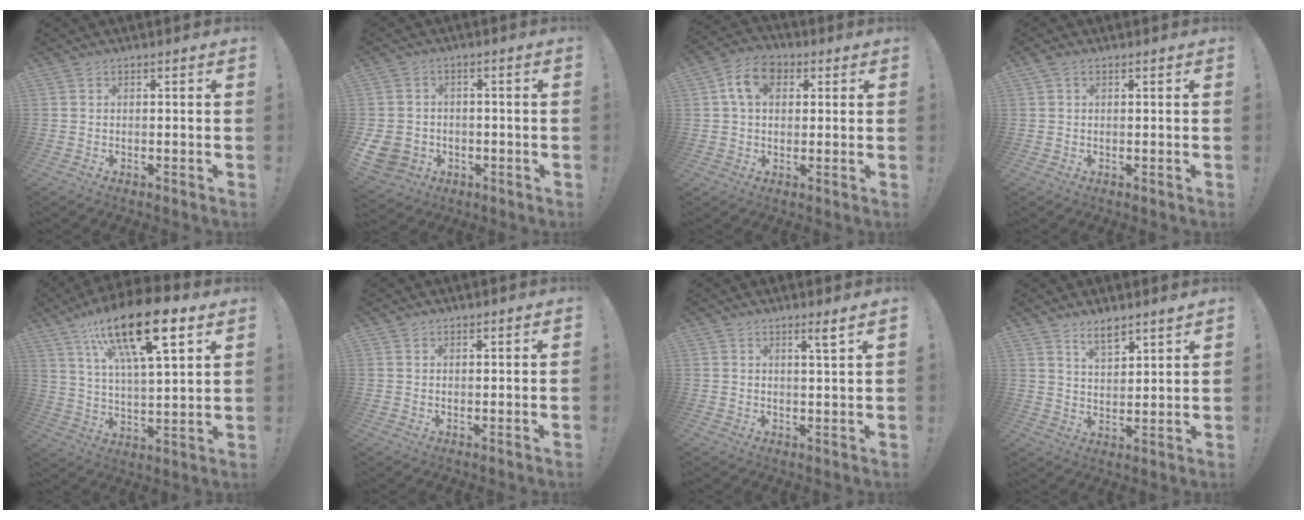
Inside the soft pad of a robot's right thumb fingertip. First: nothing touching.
{"total": 7.5, "force": [-2.7, 6.6, 2.5], "torque": [-0.061, 0.013, -0.046]}
{"total": 9.5, "force": [3.1, 6.7, 6.0], "torque": [-0.104, 0.016, 0.060]}
{"total": 1.2, "force": [0.4, 0.5, 1.0], "torque": [-0.029, 0.007, 0.009]}
{"total": 21.4, "force": [11.8, 6.5, 16.6], "torque": [-0.286, -0.052, 0.188]}
{"total": 1.1, "force": [1.0, 0.5, 0.3], "torque": [-0.005, -0.001, 0.019]}
{"total": 3.7, "force": [2.4, -0.7, 2.8], "torque": [-0.043, -0.018, 0.034]}
{"total": 6.6, "force": [5.6, 1.9, 2.9], "torque": [-0.048, -0.038, 0.101]}